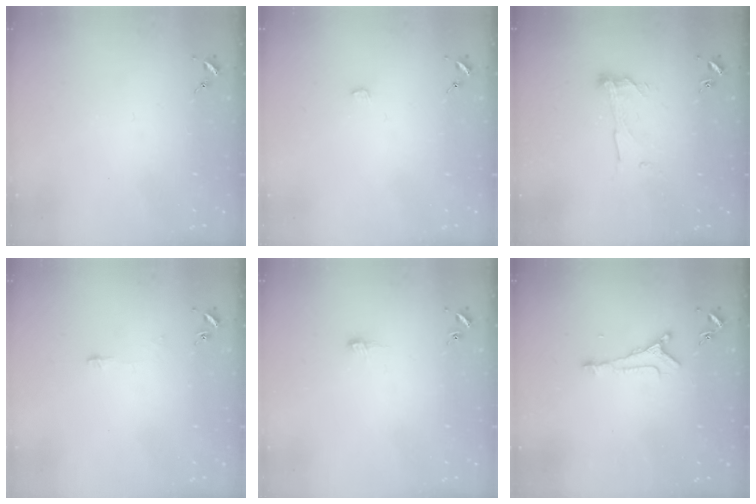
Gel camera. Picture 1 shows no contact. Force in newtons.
{"total": 0.8, "press": 0.8, "slide": 0.1}
{"total": 9.0, "press": 9.0, "slide": 0.4}
{"total": 3.6, "press": 3.6, "slide": 0.3}
{"total": 4.1, "press": 4.1, "slide": 0.4}
{"total": 5.2, "press": 5.2, "slide": 0.4}